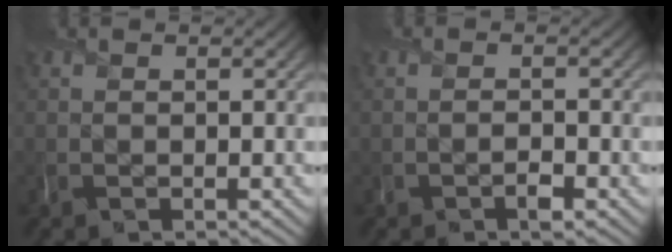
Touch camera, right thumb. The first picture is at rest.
{"total": 1.4, "force": [-1.1, 0.3, 0.7], "torque": [-0.008, -0.004, -0.021]}